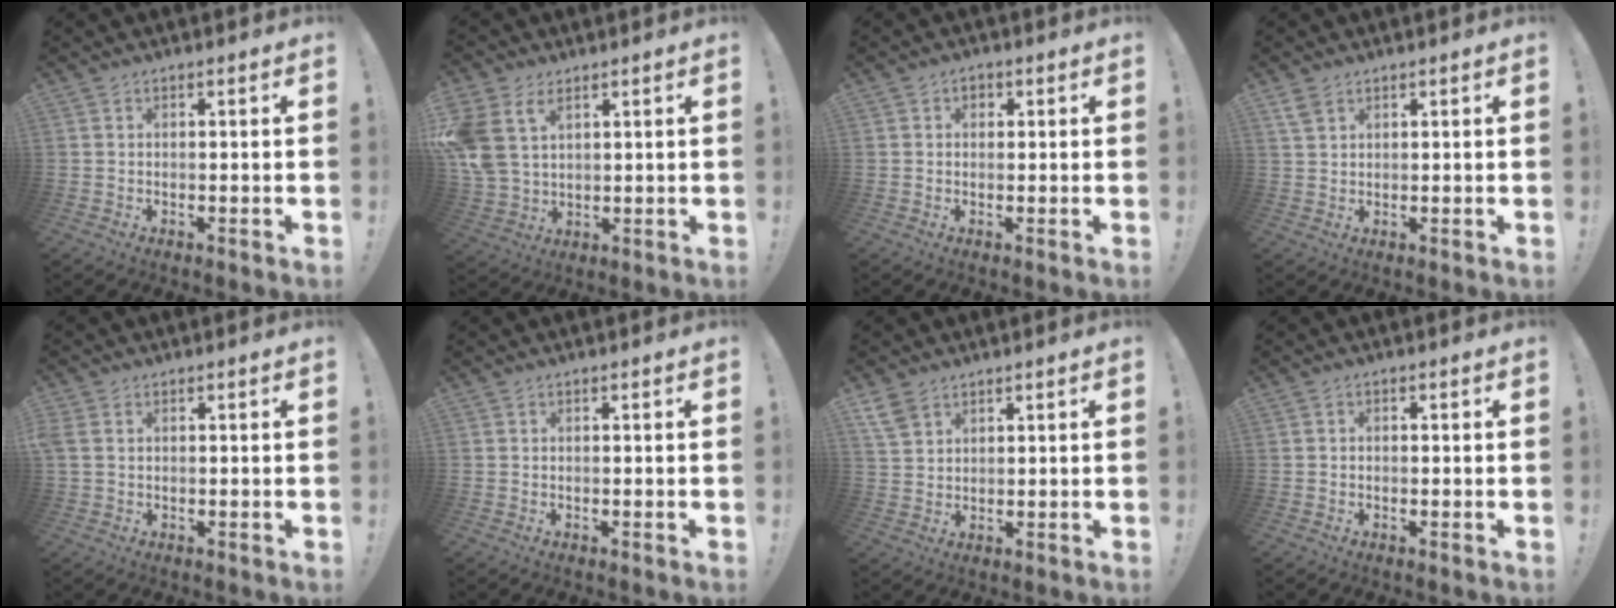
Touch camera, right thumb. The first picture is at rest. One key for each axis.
{"total": 10.5, "fx": 5.0, "fy": 6.8, "fz": 6.3, "tx": -0.143, "ty": -0.018, "tz": 0.097}
{"total": 1.8, "fx": 0.3, "fy": 1.6, "fz": 0.8, "tx": -0.012, "ty": 0.003, "tz": 0.005}
{"total": 2.0, "fx": 1.4, "fy": 0.9, "fz": 1.1, "tx": -0.018, "ty": -0.004, "tz": 0.027}
{"total": 2.7, "fx": 0.8, "fy": 1.9, "fz": 1.7, "tx": -0.045, "ty": 0.005, "tz": 0.016}
{"total": 0.0}
{"total": 3.9, "fx": 2.7, "fy": 2.3, "fz": 1.7, "tx": -0.027, "ty": -0.011, "tz": 0.052}
{"total": 0.9, "fx": -0.6, "fy": 0.6, "fz": 0.3, "tx": -0.010, "ty": 0.004, "tz": -0.010}